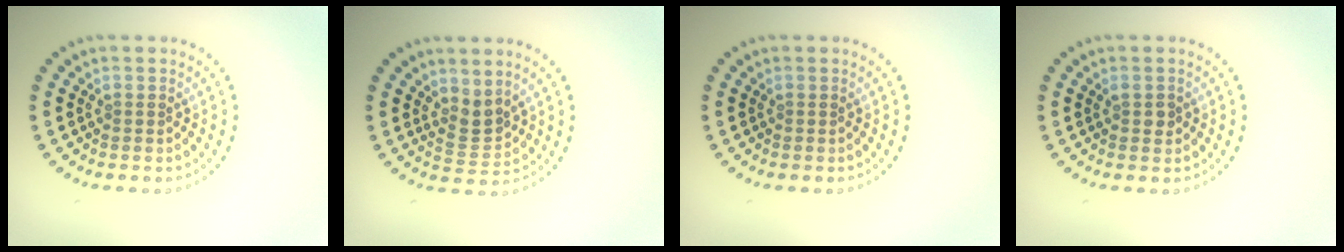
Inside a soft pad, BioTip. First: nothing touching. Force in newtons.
{"total": 2.2, "press": 1.6, "slide": 1.6}
{"total": 0.0}
{"total": 1.0, "press": 1.0, "slide": 0.2}